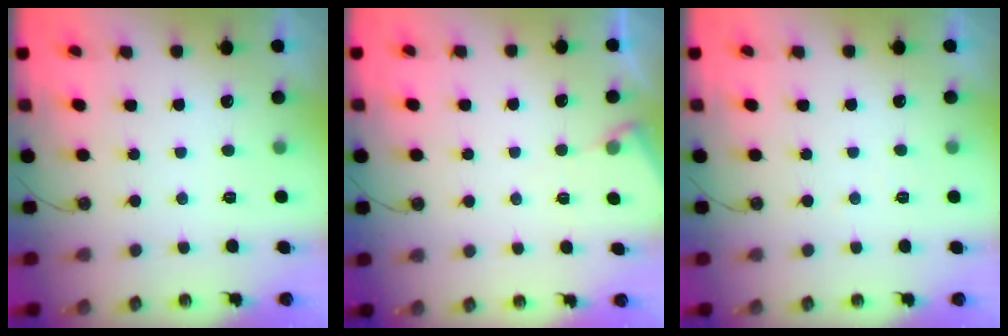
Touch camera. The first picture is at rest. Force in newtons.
{"total": 4.4, "press": 4.3, "slide": 0.6}
{"total": 3.5, "press": 3.5, "slide": 0.6}